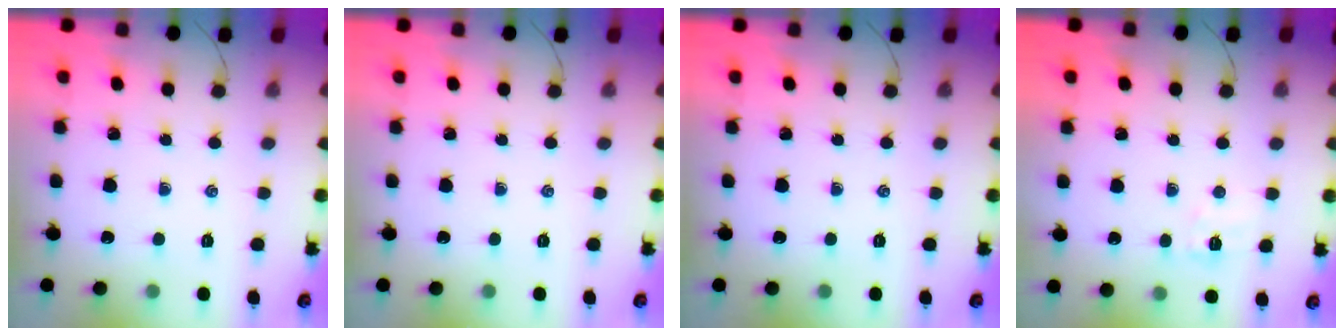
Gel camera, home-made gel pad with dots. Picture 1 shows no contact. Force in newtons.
{"total": 0.0}
{"total": 0.0}
{"total": 5.1, "press": 4.9, "slide": 1.2}